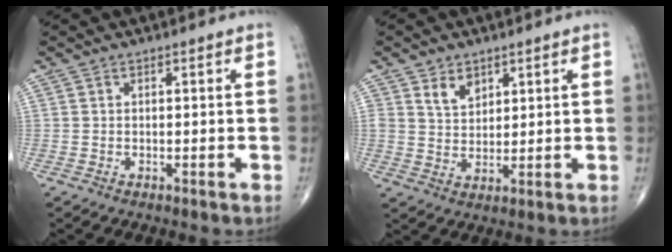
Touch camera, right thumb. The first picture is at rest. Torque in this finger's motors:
{"motor_torque": [0.02, 0.07, 0.32, 0.30, 0.01]}